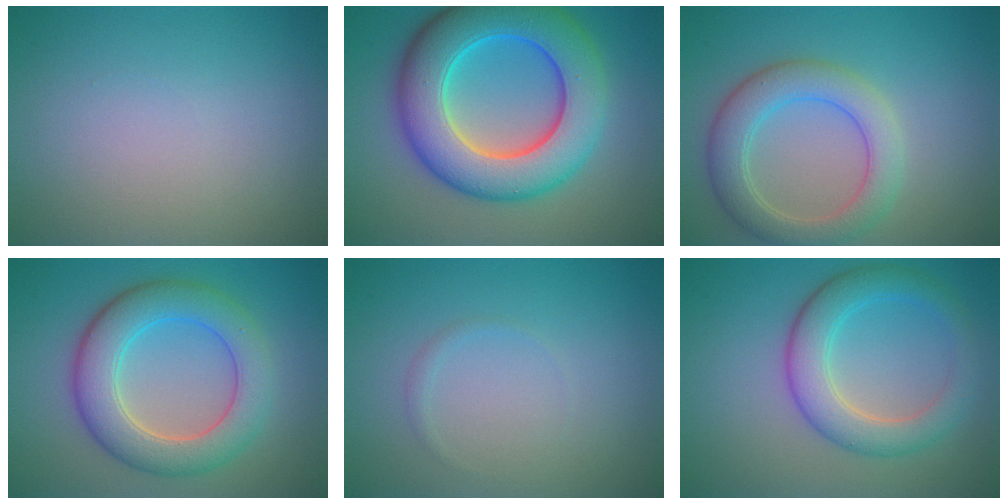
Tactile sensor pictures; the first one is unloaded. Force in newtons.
{"total": 11.3, "press": 11.3, "slide": 0.1}
{"total": 5.1, "press": 5.1, "slide": 0.1}
{"total": 7.1, "press": 7.1, "slide": 0.3}
{"total": 0.6, "press": 0.6, "slide": 0.0}
{"total": 5.1, "press": 5.1, "slide": 0.0}